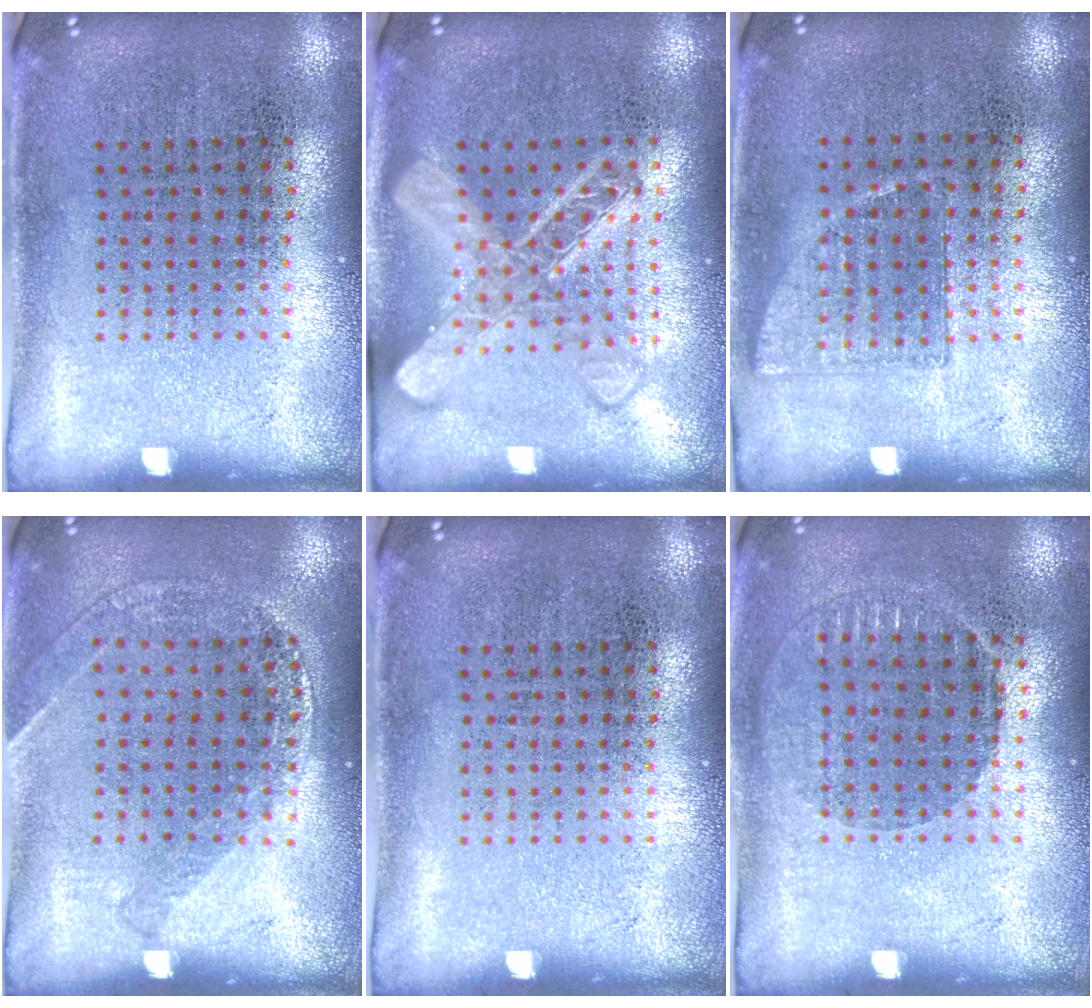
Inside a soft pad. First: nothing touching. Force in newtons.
{"total": 2.7, "press": 2.6, "slide": 0.5}
{"total": 0.7, "press": 0.7, "slide": 0.2}
{"total": 1.2, "press": 1.2, "slide": 0.1}
{"total": 0.0}
{"total": 0.9, "press": 0.8, "slide": 0.4}